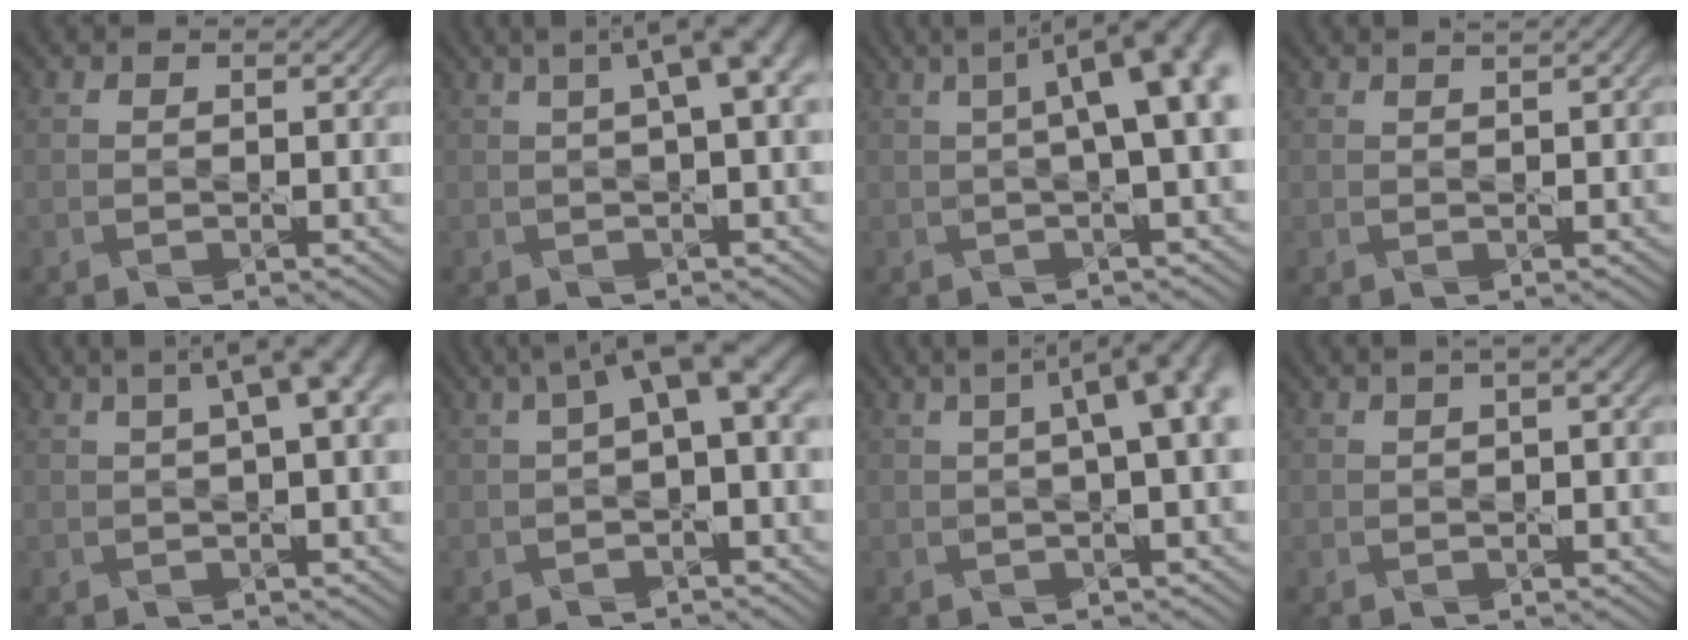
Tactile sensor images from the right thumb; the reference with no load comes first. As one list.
[{"total": 7.2, "force": [1.9, 2.1, 6.6], "torque": [-0.071, 0.028, 0.023]}, {"total": 11.7, "force": [2.0, 3.5, 11.0], "torque": [-0.108, 0.041, 0.017]}, {"total": 2.4, "force": [1.5, 0.6, 1.9], "torque": [-0.023, 0.006, 0.009]}, {"total": 6.5, "force": [1.8, 1.9, 6.0], "torque": [-0.070, 0.027, 0.024]}, {"total": 6.8, "force": [1.3, 2.1, 6.3], "torque": [-0.093, 0.017, 0.017]}, {"total": 10.2, "force": [1.7, 3.5, 9.4], "torque": [-0.087, 0.040, 0.008]}, {"total": 3.8, "force": [1.6, 1.3, 3.3], "torque": [-0.046, 0.010, 0.010]}]